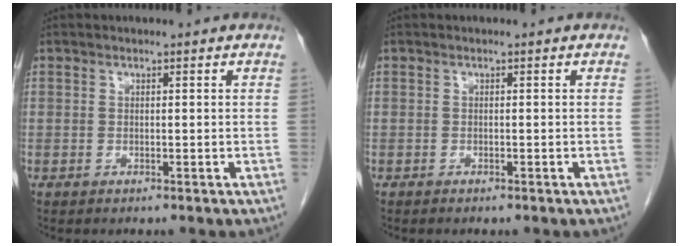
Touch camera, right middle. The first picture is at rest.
{"total": 0.9, "force": [-0.7, 0.3, 0.4], "torque": [-0.010, -0.002, -0.008]}